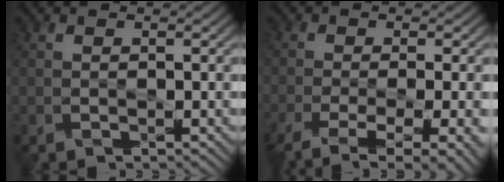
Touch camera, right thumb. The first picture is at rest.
{"total": 10.0, "force": [-5.4, 3.1, 7.9], "torque": [-0.140, -0.022, -0.074]}